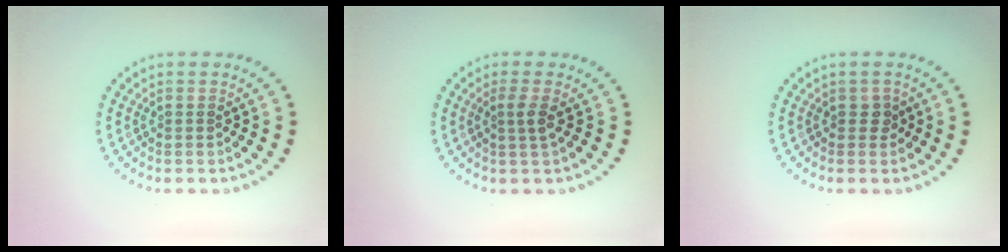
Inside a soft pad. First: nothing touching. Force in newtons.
{"total": 1.5, "press": 1.0, "slide": 1.1}
{"total": 1.0, "press": 0.9, "slide": 0.3}